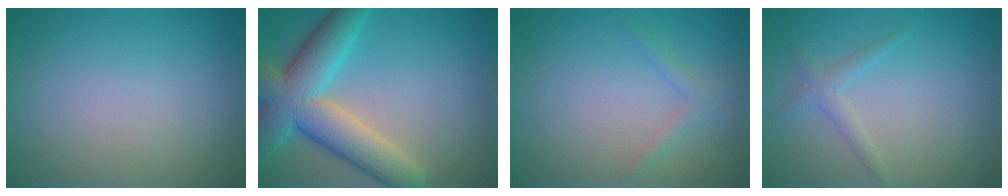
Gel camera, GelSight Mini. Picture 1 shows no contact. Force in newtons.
{"total": 9.1, "press": 9.1, "slide": 0.5}
{"total": 1.3, "press": 1.3, "slide": 0.1}
{"total": 1.5, "press": 1.5, "slide": 0.1}